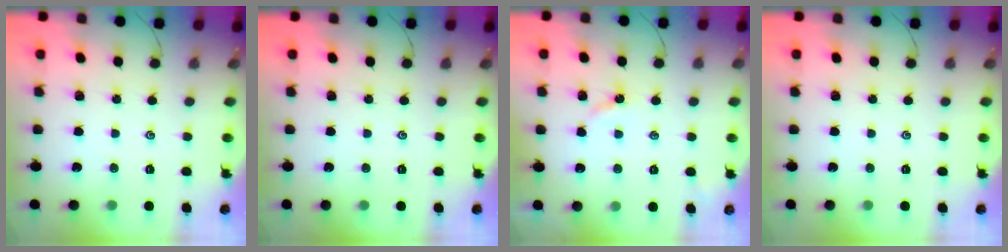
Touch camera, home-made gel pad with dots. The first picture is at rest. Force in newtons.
{"total": 0.0}
{"total": 2.7, "press": 2.7, "slide": 0.4}
{"total": 0.0}